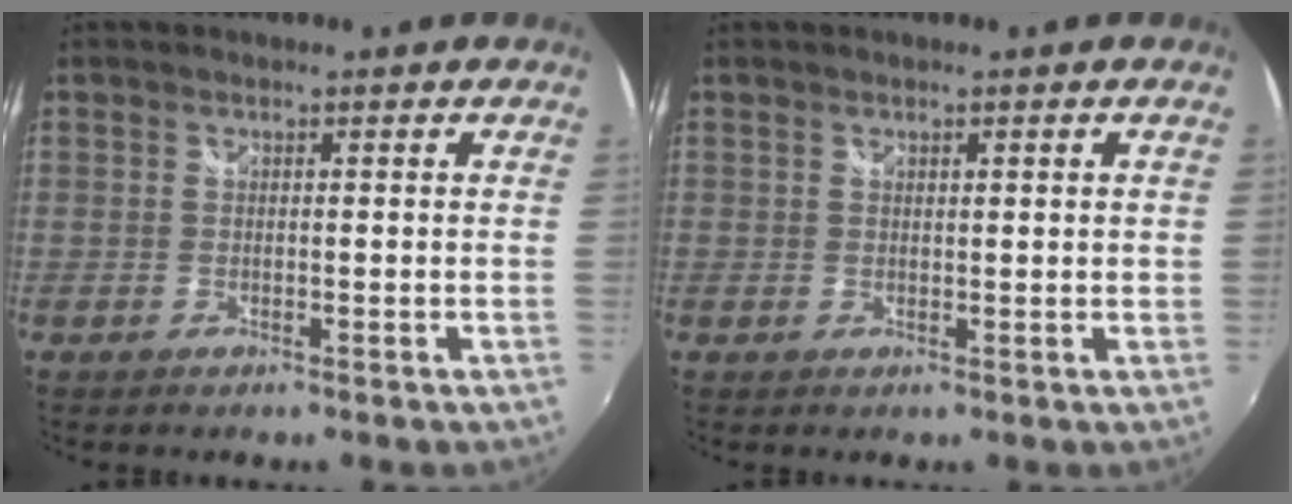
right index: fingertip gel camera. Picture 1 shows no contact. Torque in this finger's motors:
{"motor_torque": [-0.06, 0.06, -0.03, 0.00]}